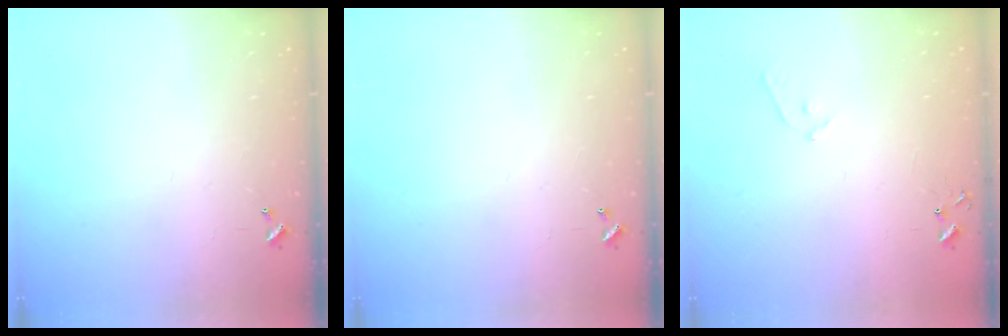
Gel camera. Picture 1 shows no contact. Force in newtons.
{"total": 0.0}
{"total": 5.3, "press": 5.3, "slide": 0.4}